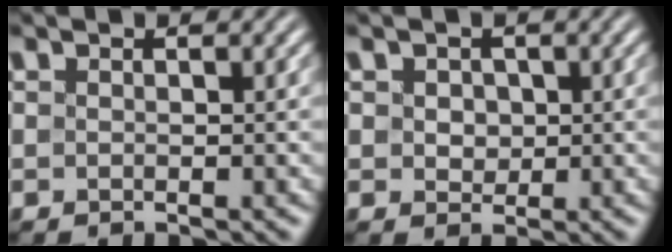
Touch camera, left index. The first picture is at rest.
{"total": 2.1, "force": [0.6, 1.7, 1.1], "torque": [-0.022, 0.012, 0.007]}